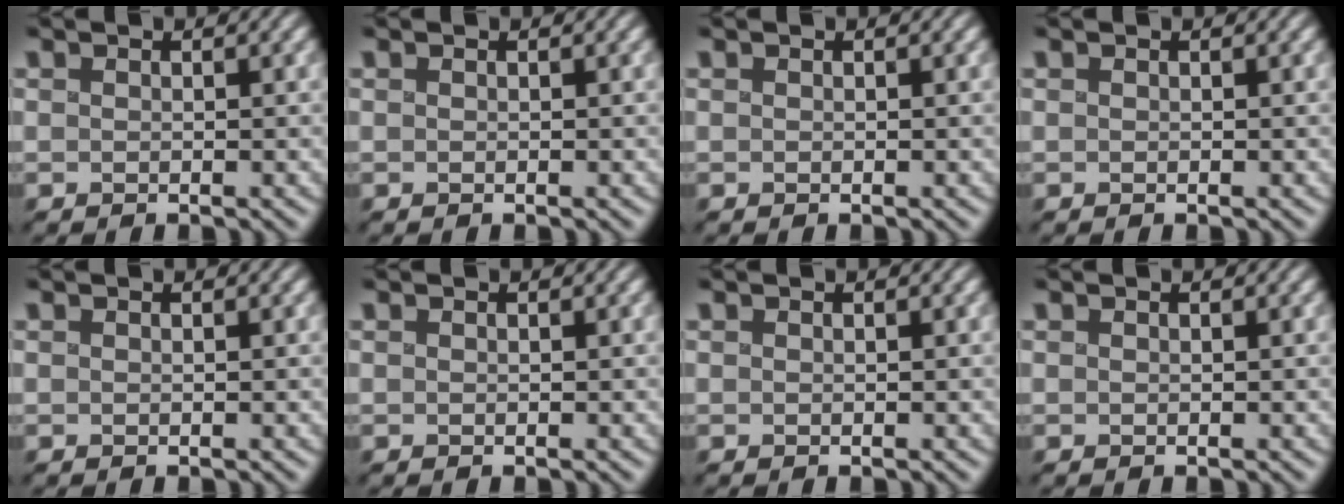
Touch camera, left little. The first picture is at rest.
{"total": 0.0}
{"total": 0.0}
{"total": 0.0}
{"total": 0.0}
{"total": 0.0}
{"total": 0.0}
{"total": 0.0}